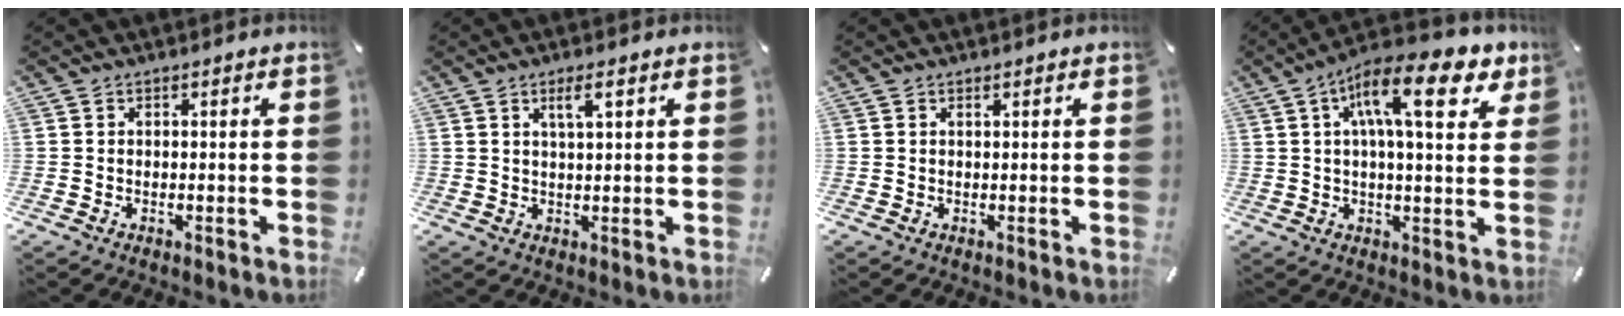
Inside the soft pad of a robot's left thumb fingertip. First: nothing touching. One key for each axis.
{"total": 3.9, "fx": 2.0, "fy": 0.7, "fz": 3.3, "tx": -0.062, "ty": -0.001, "tz": 0.031}
{"total": 0.6, "fx": 0.3, "fy": 0.0, "fz": 0.5, "tx": -0.009, "ty": 0.000, "tz": 0.006}
{"total": 16.1, "fx": 6.8, "fy": 5.5, "fz": 13.5, "tx": -0.216, "ty": -0.013, "tz": 0.106}